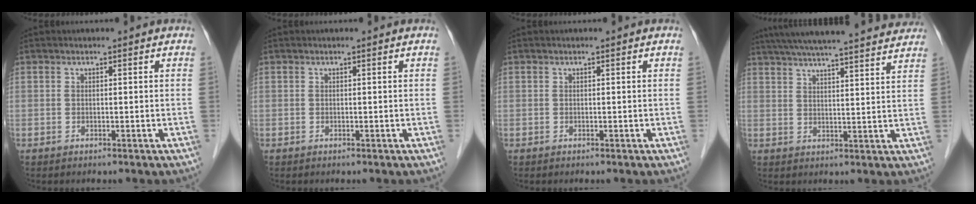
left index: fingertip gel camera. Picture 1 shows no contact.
{"total": 0.0}
{"total": 0.0}
{"total": 24.2, "force": [21.8, 1.5, 10.3], "torque": [-0.171, 0.019, 0.290]}